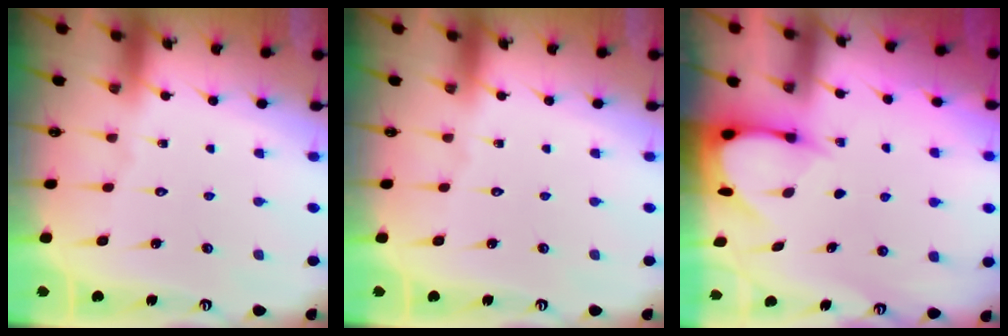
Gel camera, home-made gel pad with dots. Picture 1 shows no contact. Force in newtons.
{"total": 0.0}
{"total": 3.6, "press": 3.6, "slide": 0.3}